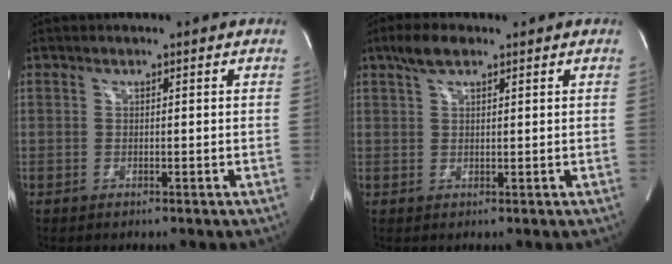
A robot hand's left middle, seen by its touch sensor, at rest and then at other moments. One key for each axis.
{"total": 3.8, "fx": 2.6, "fy": 1.3, "fz": 2.5, "tx": -0.057, "ty": 0.014, "tz": 0.051}